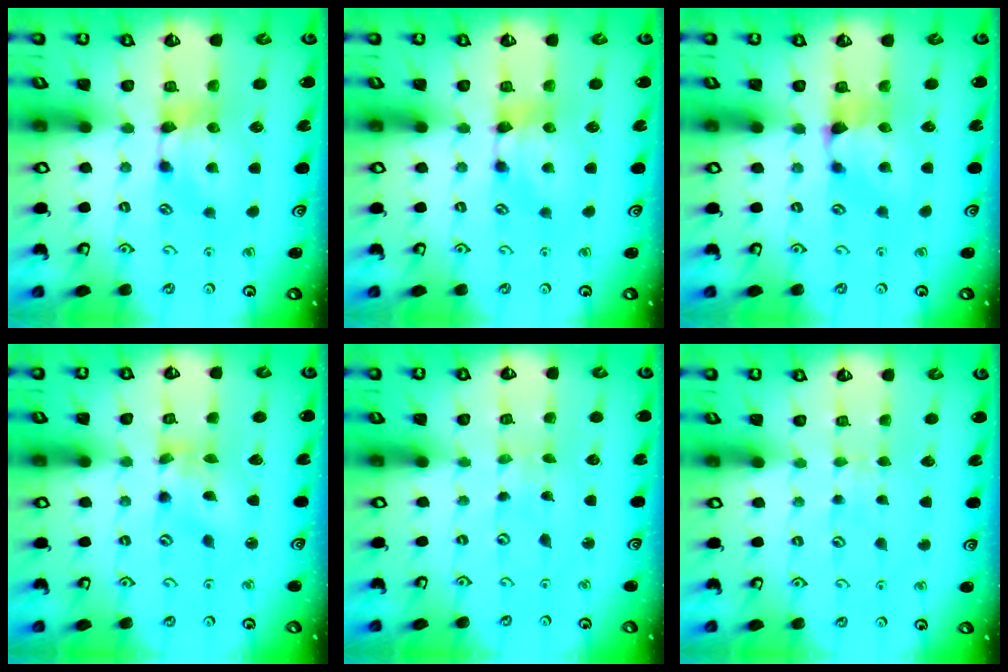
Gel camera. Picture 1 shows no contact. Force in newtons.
{"total": 0.0}
{"total": 2.4, "press": 2.3, "slide": 0.6}
{"total": 2.0, "press": 1.2, "slide": 1.5}
{"total": 6.2, "press": 6.2, "slide": 0.3}
{"total": 3.8, "press": 3.8, "slide": 0.4}